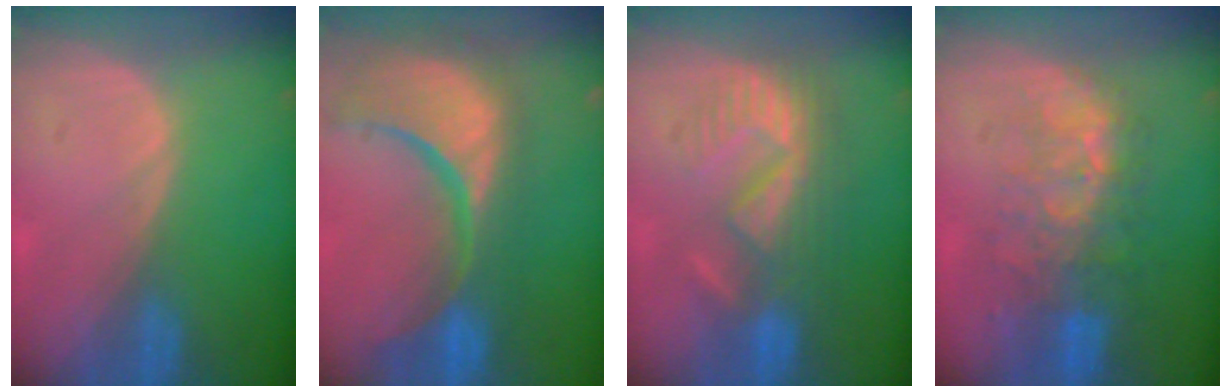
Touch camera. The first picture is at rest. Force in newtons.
{"total": 15.4, "press": 12.1, "slide": 9.5}
{"total": 9.0, "press": 8.4, "slide": 3.2}
{"total": 10.0, "press": 8.6, "slide": 5.2}